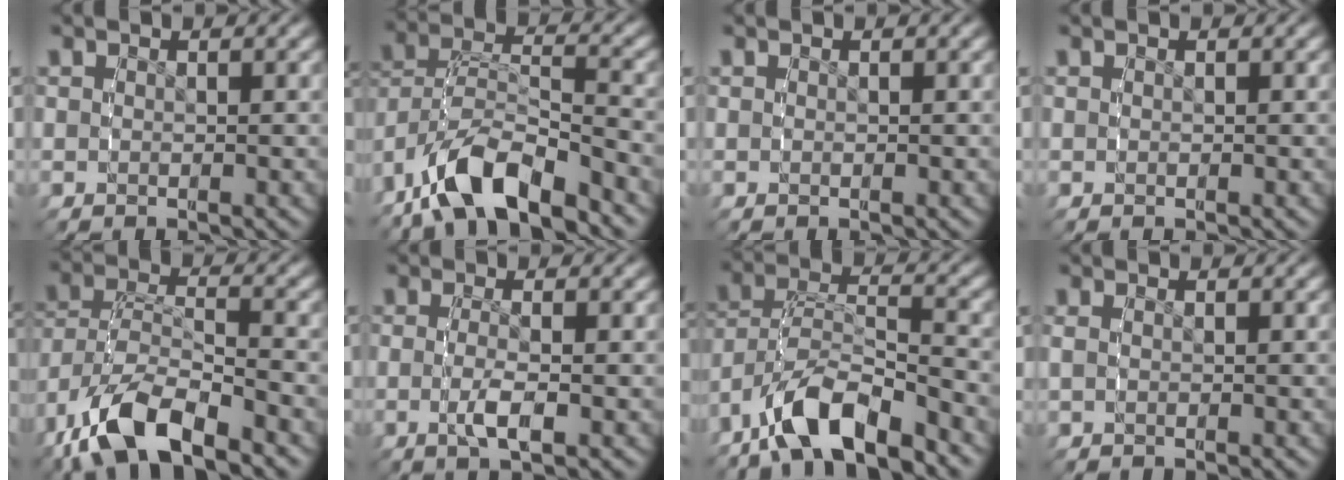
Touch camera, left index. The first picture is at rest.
{"total": 5.6, "force": [-3.4, 2.8, 3.5], "torque": [-0.093, -0.018, -0.051]}
{"total": 0.0}
{"total": 0.0}
{"total": 5.7, "force": [-3.1, 2.7, 4.0], "torque": [-0.098, -0.027, -0.040]}
{"total": 2.7, "force": [-0.8, 0.5, 2.5], "torque": [-0.054, -0.012, -0.012]}
{"total": 5.0, "force": [-3.0, 2.4, 3.3], "torque": [-0.084, -0.016, -0.045]}
{"total": 0.8, "force": [-0.1, 0.3, 0.7], "torque": [-0.013, -0.001, -0.002]}